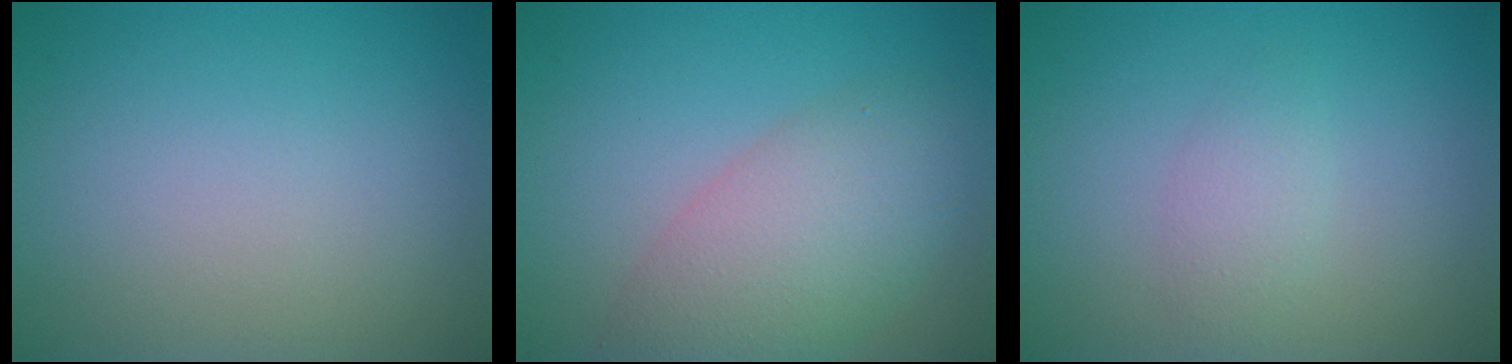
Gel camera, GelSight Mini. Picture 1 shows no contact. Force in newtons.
{"total": 6.2, "press": 6.2, "slide": 0.4}
{"total": 1.7, "press": 1.7, "slide": 0.0}